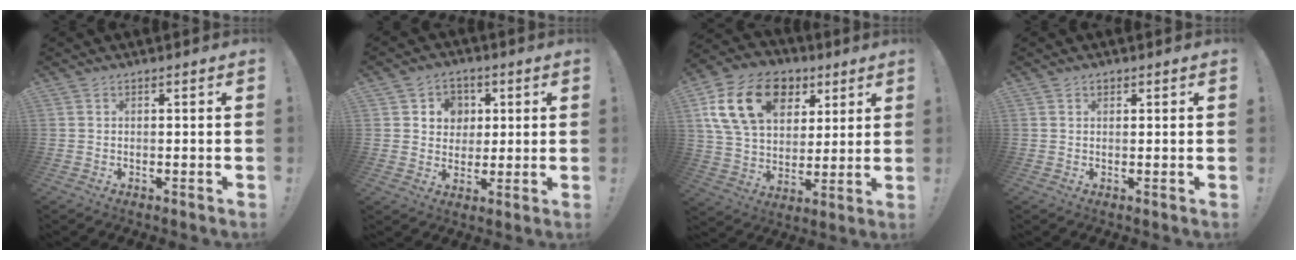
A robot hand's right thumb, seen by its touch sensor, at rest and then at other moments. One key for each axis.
{"total": 7.0, "fx": 1.7, "fy": 6.7, "fz": 1.3, "tx": -0.023, "ty": -0.012, "tz": 0.036}
{"total": 20.6, "fx": 8.2, "fy": 14.5, "fz": 12.2, "tx": -0.219, "ty": -0.028, "tz": 0.152}
{"total": 0.7, "fx": 0.5, "fy": 0.5, "fz": 0.1, "tx": 0.004, "ty": -0.002, "tz": 0.008}